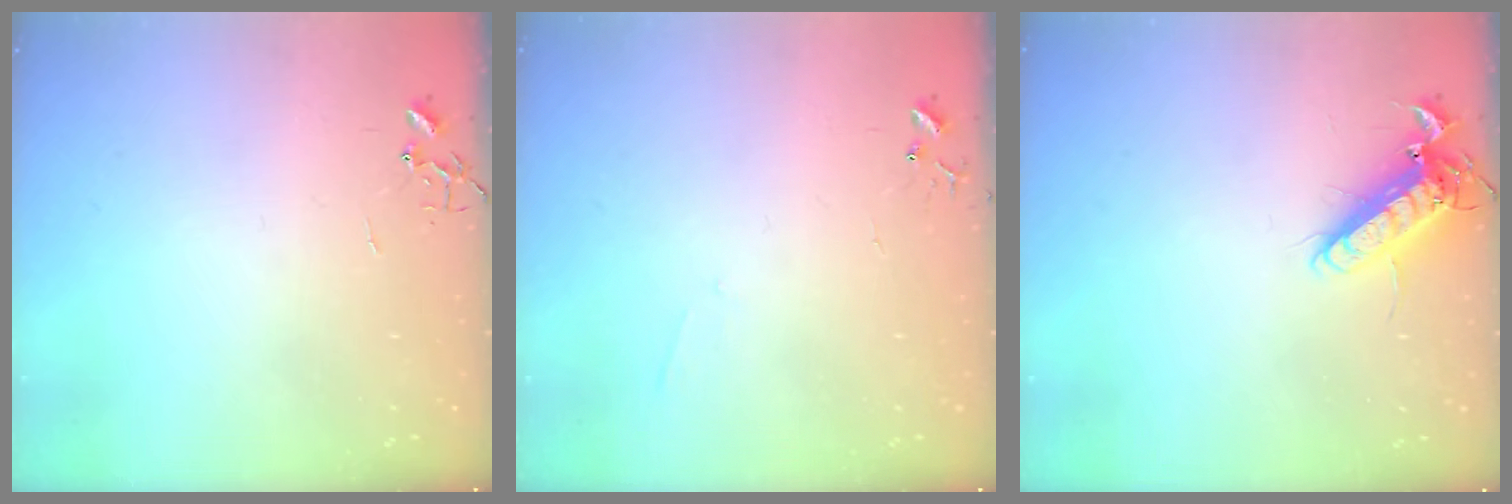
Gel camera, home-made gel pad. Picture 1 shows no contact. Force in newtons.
{"total": 3.8, "press": 3.7, "slide": 0.6}
{"total": 13.2, "press": 13.0, "slide": 2.1}